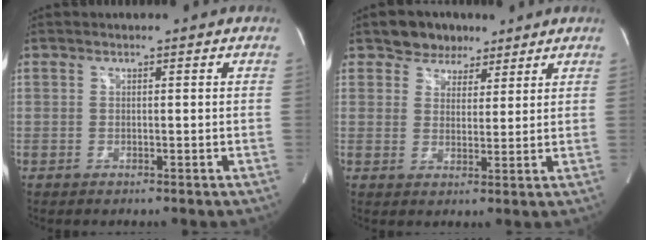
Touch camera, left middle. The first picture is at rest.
{"total": 5.4, "force": [3.9, 3.6, 1.0], "torque": [-0.012, 0.009, 0.066]}